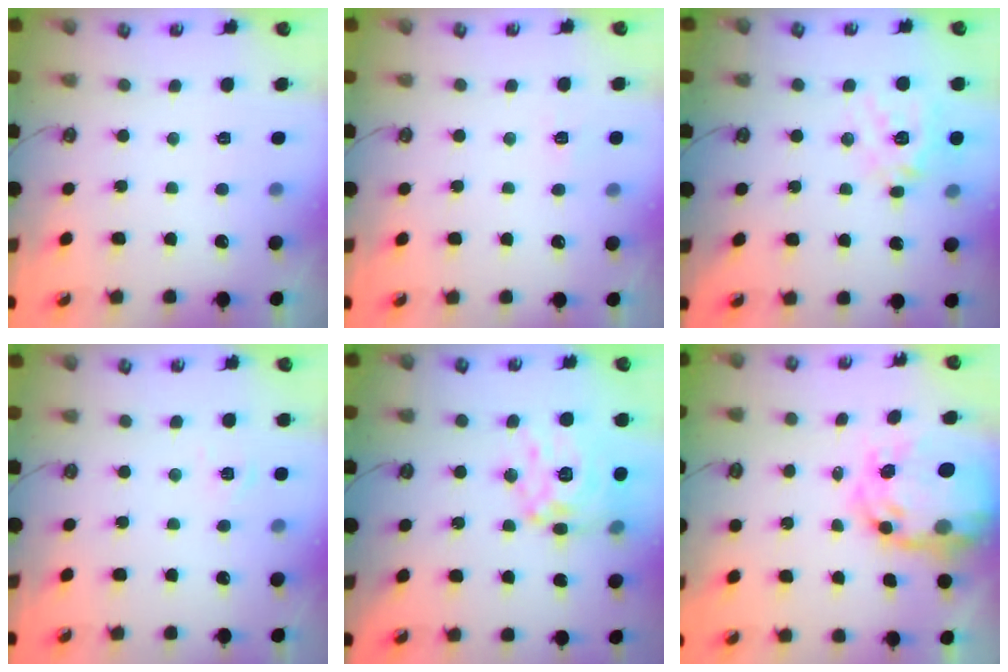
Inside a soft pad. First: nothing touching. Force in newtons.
{"total": 4.3, "press": 4.3, "slide": 0.4}
{"total": 15.1, "press": 14.9, "slide": 2.3}
{"total": 5.7, "press": 5.7, "slide": 0.5}
{"total": 15.6, "press": 15.5, "slide": 1.4}
{"total": 16.1, "press": 16.1, "slide": 1.4}